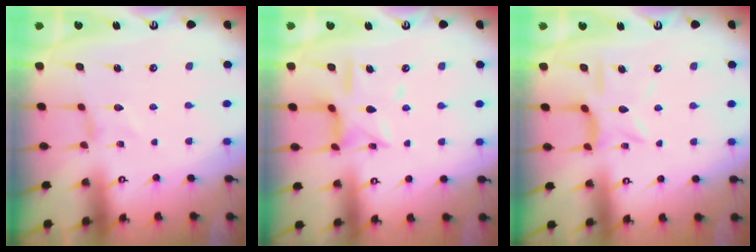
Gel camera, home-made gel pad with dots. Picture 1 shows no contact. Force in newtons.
{"total": 11.7, "press": 11.7, "slide": 0.8}
{"total": 8.2, "press": 8.2, "slide": 0.7}